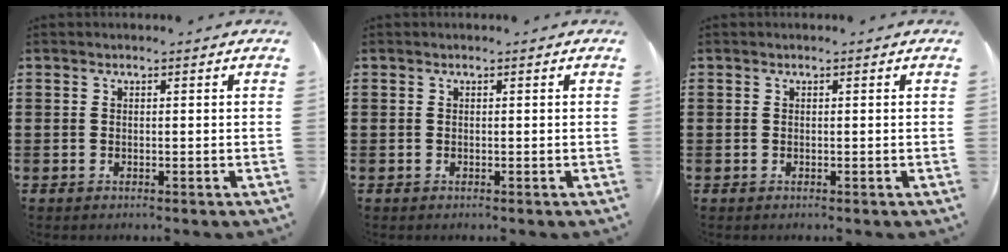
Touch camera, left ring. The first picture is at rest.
{"total": 0.0}
{"total": 0.0}